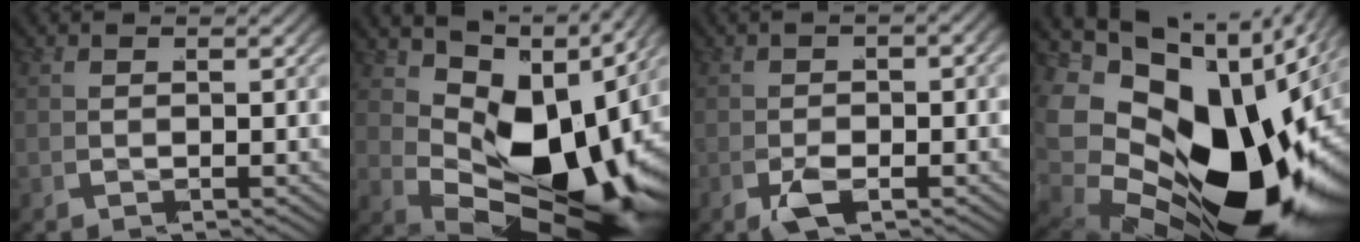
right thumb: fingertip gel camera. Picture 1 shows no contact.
{"total": 16.9, "force": [0.2, 9.8, 13.8], "torque": [-0.219, -0.037, 0.020]}
{"total": 3.9, "force": [-1.2, 2.1, 3.0], "torque": [-0.056, -0.010, -0.024]}
{"total": 23.7, "force": [-1.6, 15.5, 17.9], "torque": [-0.310, -0.053, -0.006]}